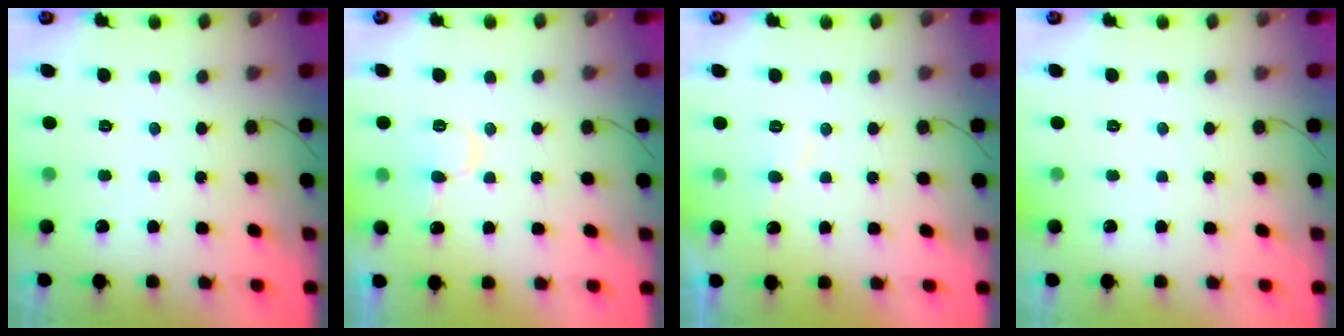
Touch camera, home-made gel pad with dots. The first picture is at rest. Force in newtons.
{"total": 8.5, "press": 8.5, "slide": 1.1}
{"total": 5.6, "press": 5.5, "slide": 0.4}
{"total": 0.0}